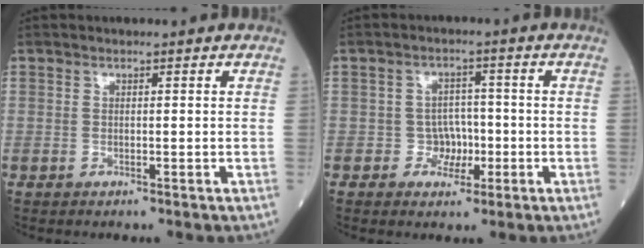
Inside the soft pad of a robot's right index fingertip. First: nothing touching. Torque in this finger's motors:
{"motor_torque": [-0.13, 0.03, -0.04, -0.01]}